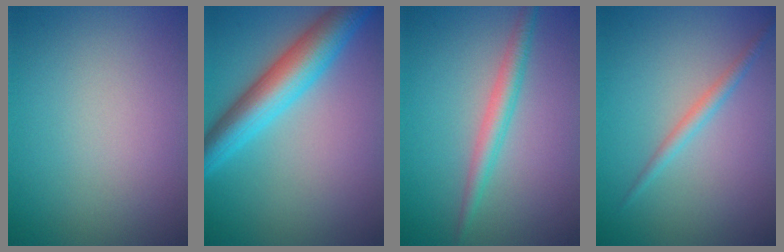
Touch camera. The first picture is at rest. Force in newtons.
{"total": 6.4, "press": 6.4, "slide": 0.2}
{"total": 2.4, "press": 2.4, "slide": 0.0}
{"total": 1.6, "press": 1.6, "slide": 0.1}